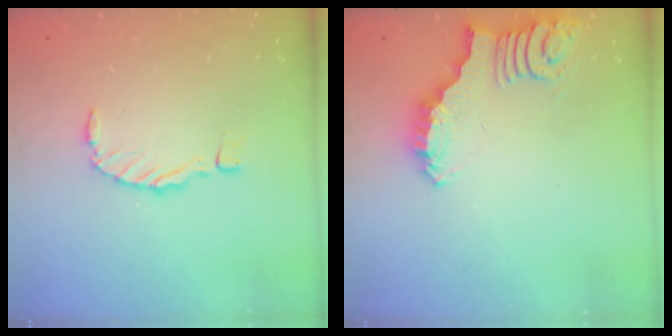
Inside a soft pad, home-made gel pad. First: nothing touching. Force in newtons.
{"total": 2.6, "press": 2.5, "slide": 0.5}